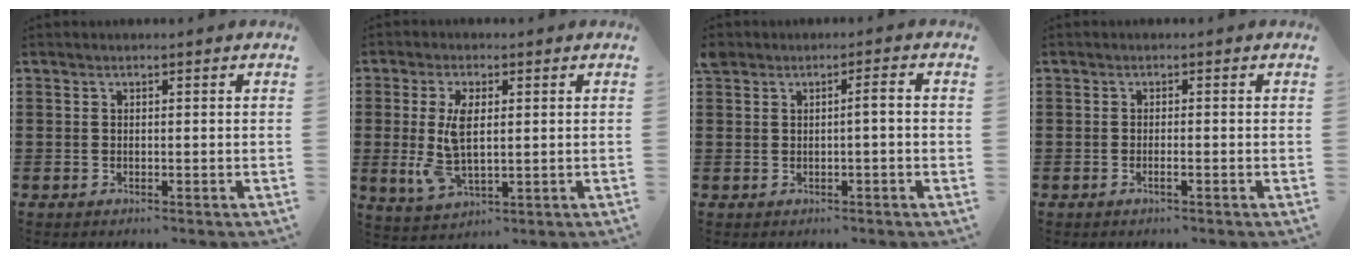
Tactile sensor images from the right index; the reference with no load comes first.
{"total": 7.4, "force": [0.4, 3.5, 6.5], "torque": [-0.153, -0.001, 0.002]}
{"total": 1.6, "force": [-0.2, 0.0, 1.6], "torque": [-0.029, -0.001, -0.004]}
{"total": 1.0, "force": [-0.6, 0.0, 0.8], "torque": [-0.014, -0.004, -0.010]}